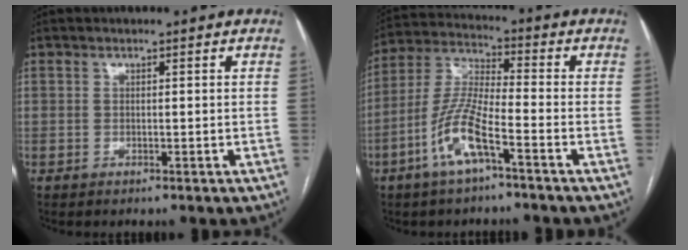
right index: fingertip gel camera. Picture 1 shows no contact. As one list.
[{"total": 10.0, "force": [-4.8, 1.8, 8.6], "torque": [-0.191, 0.002, -0.098]}]